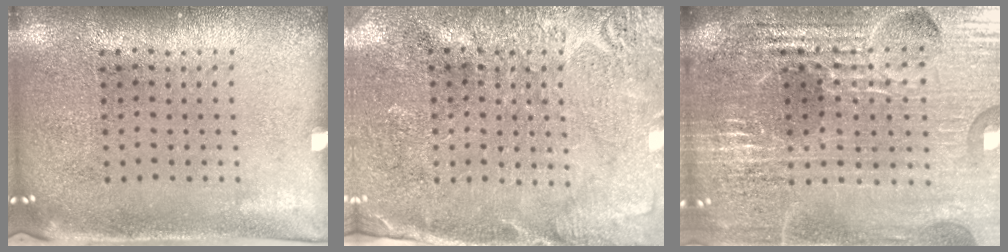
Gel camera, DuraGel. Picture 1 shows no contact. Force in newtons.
{"total": 2.8, "press": 2.7, "slide": 0.5}
{"total": 5.2, "press": 4.8, "slide": 2.0}